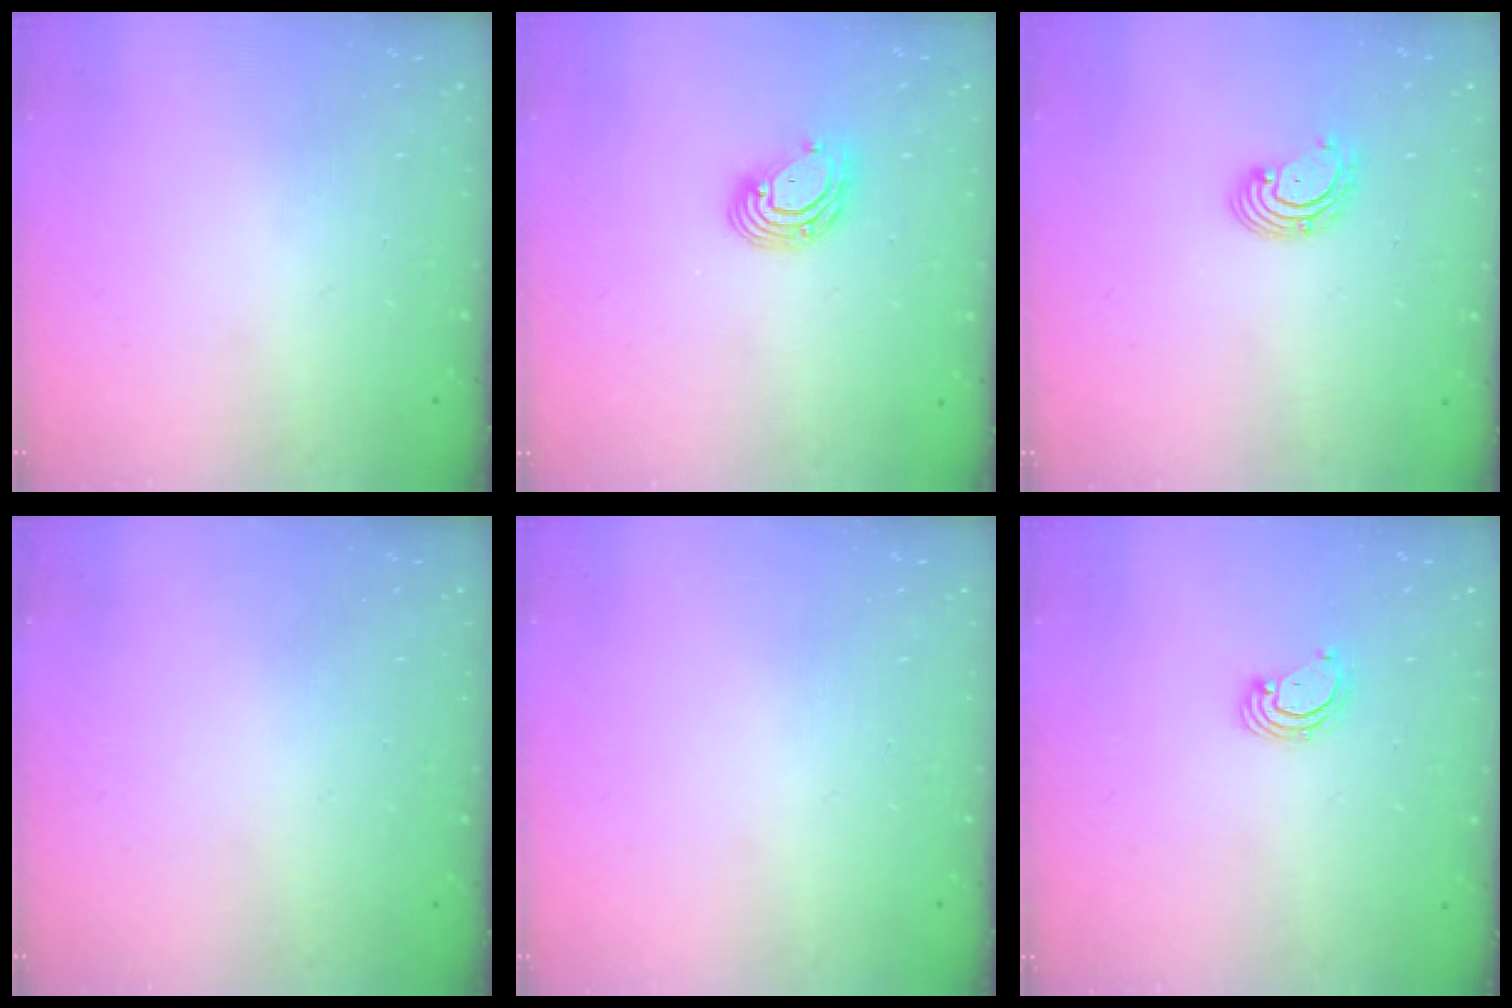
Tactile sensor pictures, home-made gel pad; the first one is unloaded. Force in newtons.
{"total": 8.8, "press": 8.6, "slide": 1.7}
{"total": 2.7, "press": 2.7, "slide": 0.3}
{"total": 0.0}
{"total": 0.0}
{"total": 3.3, "press": 3.3, "slide": 0.2}